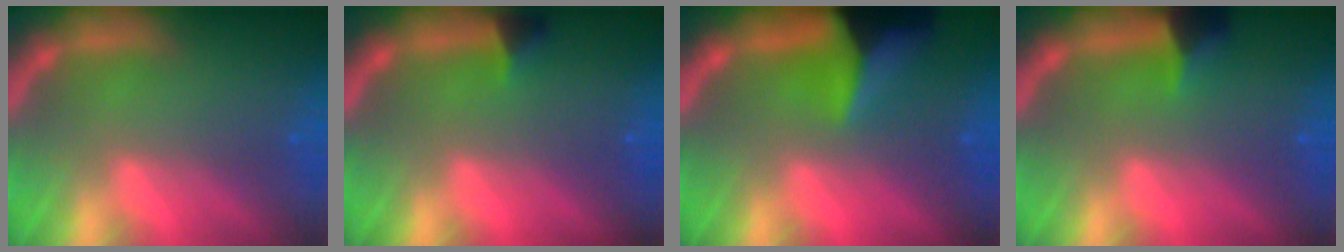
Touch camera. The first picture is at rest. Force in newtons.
{"total": 1.4}
{"total": 8.9}
{"total": 2.4}